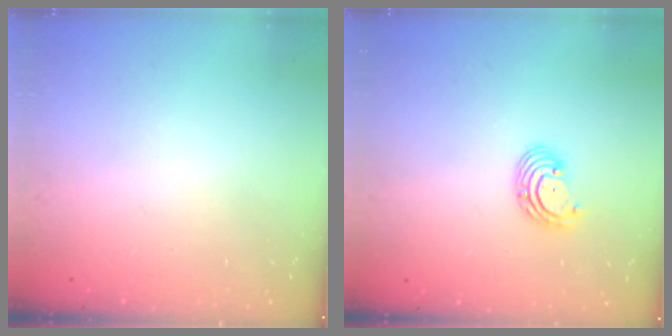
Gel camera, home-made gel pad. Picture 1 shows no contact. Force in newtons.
{"total": 3.2, "press": 3.2, "slide": 0.2}